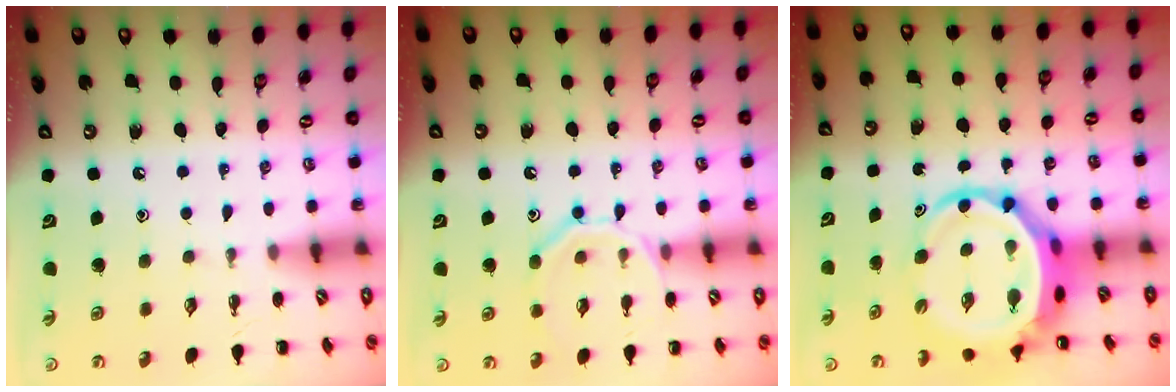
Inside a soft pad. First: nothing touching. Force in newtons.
{"total": 11.4, "press": 11.3, "slide": 1.3}
{"total": 8.3, "press": 8.0, "slide": 2.3}